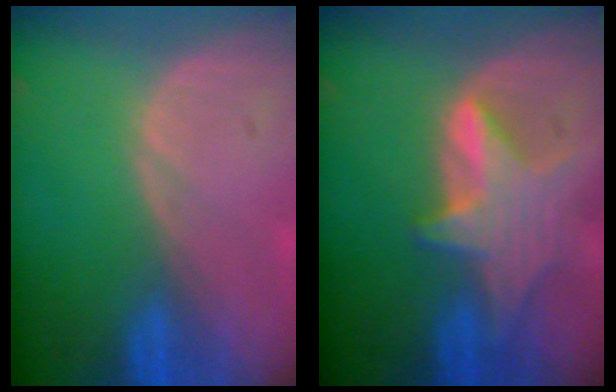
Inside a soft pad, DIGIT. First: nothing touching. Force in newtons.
{"total": 6.3, "press": 6.2, "slide": 0.8}